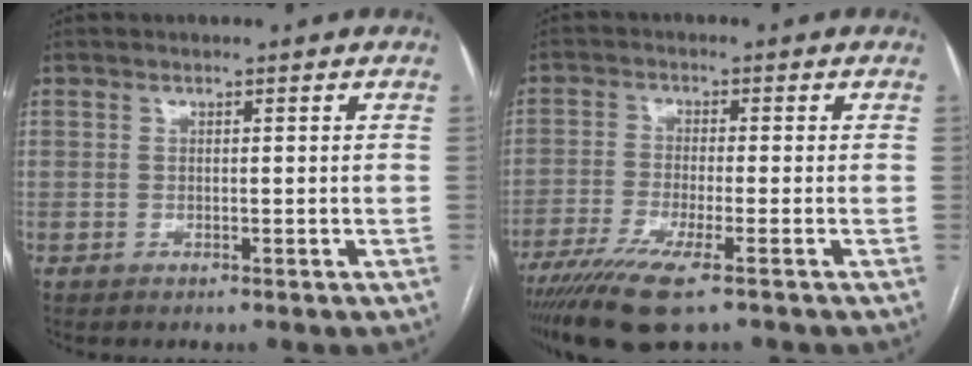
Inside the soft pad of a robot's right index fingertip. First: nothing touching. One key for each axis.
{"total": 9.7, "fx": -6.8, "fy": 0.4, "fz": 6.9, "tx": -0.126, "ty": -0.023, "tz": -0.116}